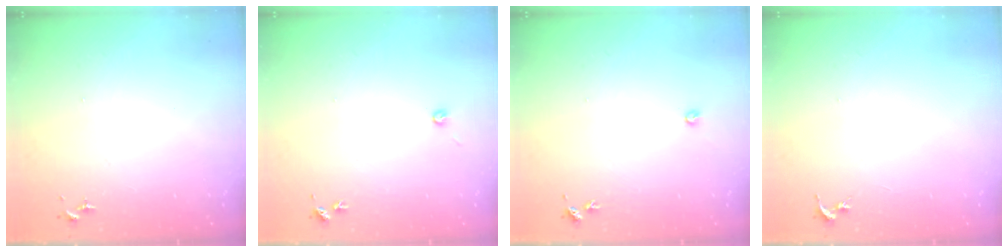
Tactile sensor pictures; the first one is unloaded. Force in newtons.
{"total": 3.5, "press": 3.5, "slide": 0.3}
{"total": 2.4, "press": 2.4, "slide": 0.3}
{"total": 0.0}